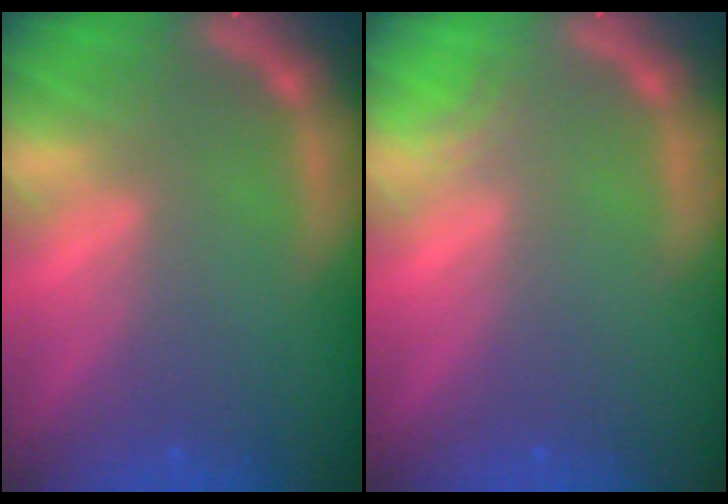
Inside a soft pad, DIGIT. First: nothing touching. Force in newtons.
{"total": 0.9}